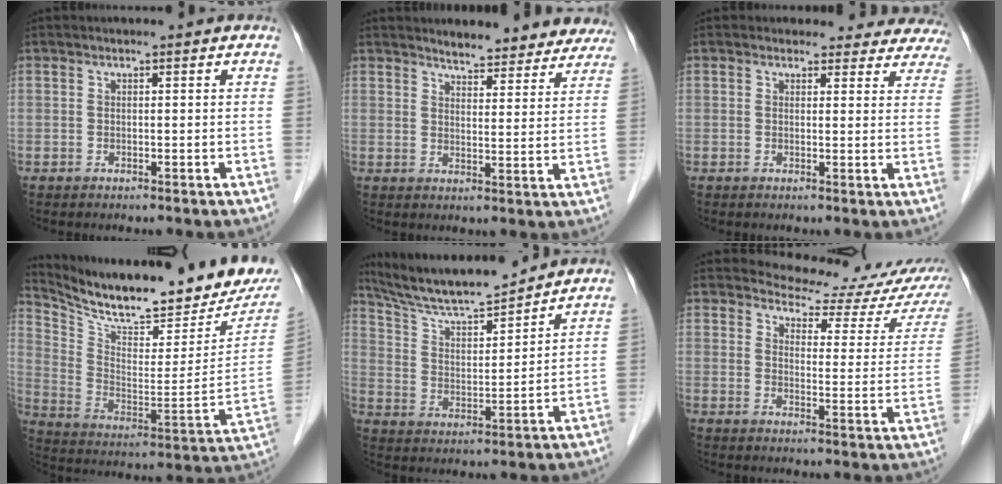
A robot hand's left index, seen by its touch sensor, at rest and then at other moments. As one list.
[{"total": 13.4, "force": [12.6, 3.1, 3.6], "torque": [-0.014, -0.017, 0.137]}, {"total": 10.9, "force": [10.2, 3.9, 0.3], "torque": [0.053, -0.015, 0.073]}, {"total": 23.3, "force": [20.7, 4.5, 9.7], "torque": [-0.168, -0.047, 0.307]}, {"total": 12.9, "force": [12.0, 0.5, 4.7], "torque": [-0.094, 0.007, 0.217]}, {"total": 13.2, "force": [12.8, 2.6, 2.1], "torque": [-0.001, -0.051, 0.133]}]